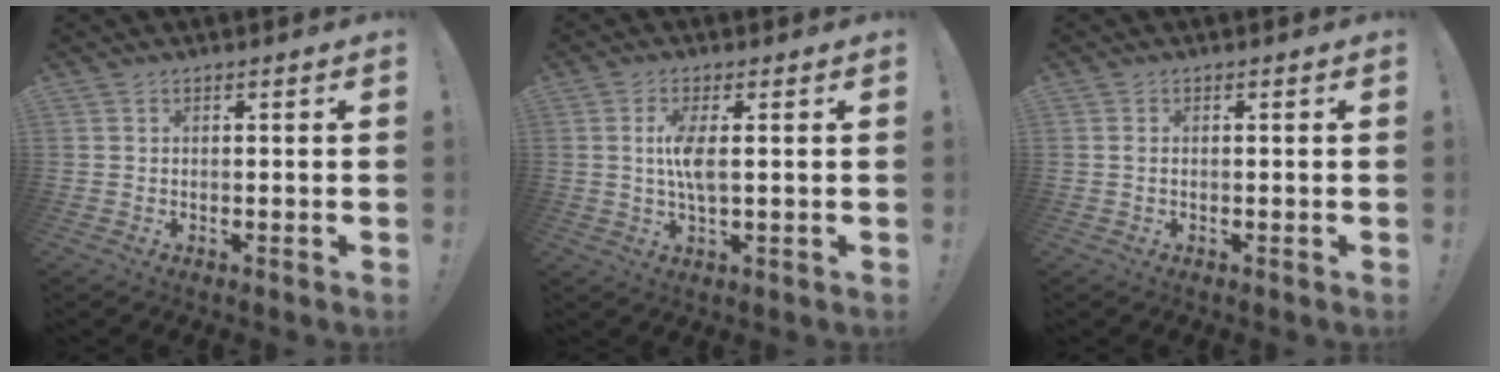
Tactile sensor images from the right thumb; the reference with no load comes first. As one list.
[{"total": 6.5, "force": [0.8, 1.9, 6.2], "torque": [-0.123, -0.007, 0.009]}, {"total": 0.6, "force": [0.1, 0.0, 0.6], "torque": [-0.019, 0.003, 0.004]}]